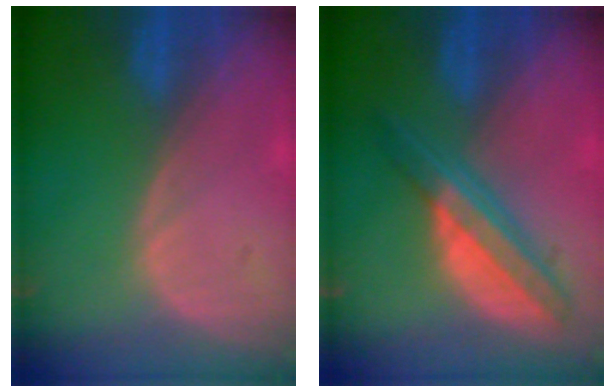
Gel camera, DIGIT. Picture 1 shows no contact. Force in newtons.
{"total": 7.6, "press": 6.4, "slide": 4.1}